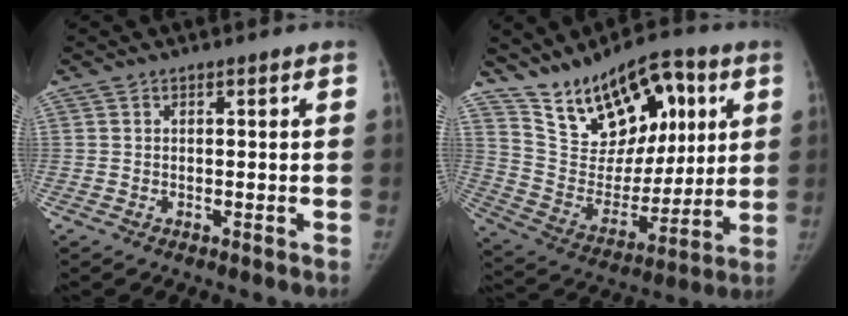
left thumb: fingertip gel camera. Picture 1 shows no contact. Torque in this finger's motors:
{"motor_torque": [0.52, 0.51, 1.41, -1.37, 0.02]}